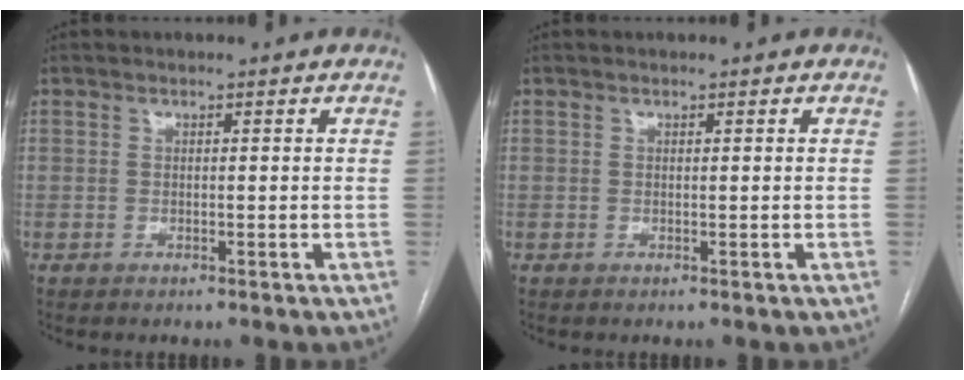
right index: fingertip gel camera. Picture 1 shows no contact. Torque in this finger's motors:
{"motor_torque": [0.02, -0.10, 0.00, 0.01]}